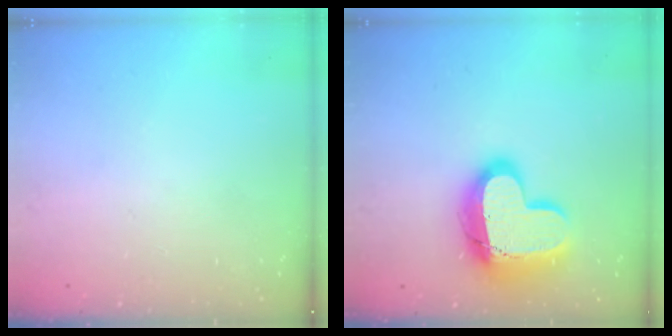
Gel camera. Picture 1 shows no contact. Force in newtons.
{"total": 23.1, "press": 23.0, "slide": 1.7}